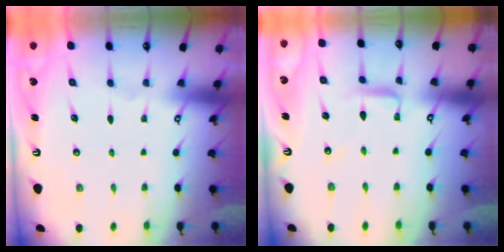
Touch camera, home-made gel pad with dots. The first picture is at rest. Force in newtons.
{"total": 3.3, "press": 3.3, "slide": 0.2}